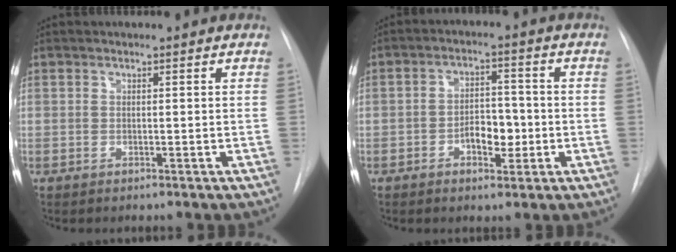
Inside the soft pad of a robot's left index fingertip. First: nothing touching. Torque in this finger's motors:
{"motor_torque": [0.51, 0.15, 0.11, 0.04]}